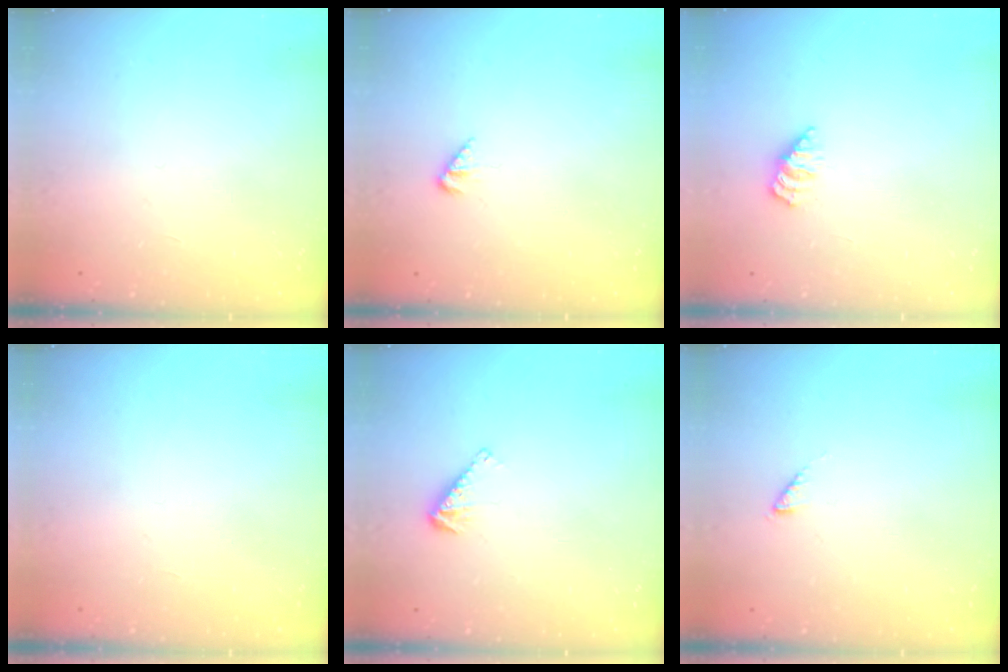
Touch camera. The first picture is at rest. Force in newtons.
{"total": 1.5, "press": 1.5, "slide": 0.3}
{"total": 1.6, "press": 1.6, "slide": 0.3}
{"total": 0.0}
{"total": 4.6, "press": 4.5, "slide": 0.6}
{"total": 1.1, "press": 1.0, "slide": 0.3}